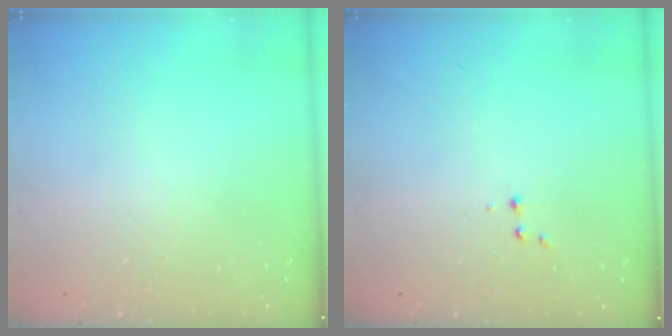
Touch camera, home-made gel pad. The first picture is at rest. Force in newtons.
{"total": 2.6, "press": 2.5, "slide": 0.6}